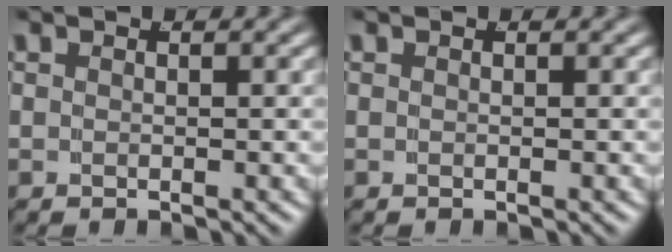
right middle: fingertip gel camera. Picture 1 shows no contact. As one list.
[{"total": 0.0}]